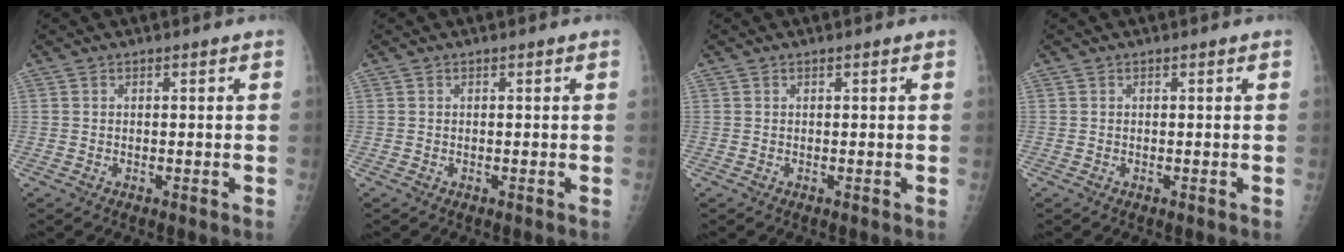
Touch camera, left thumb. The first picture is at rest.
{"total": 0.0}
{"total": 0.0}
{"total": 0.0}